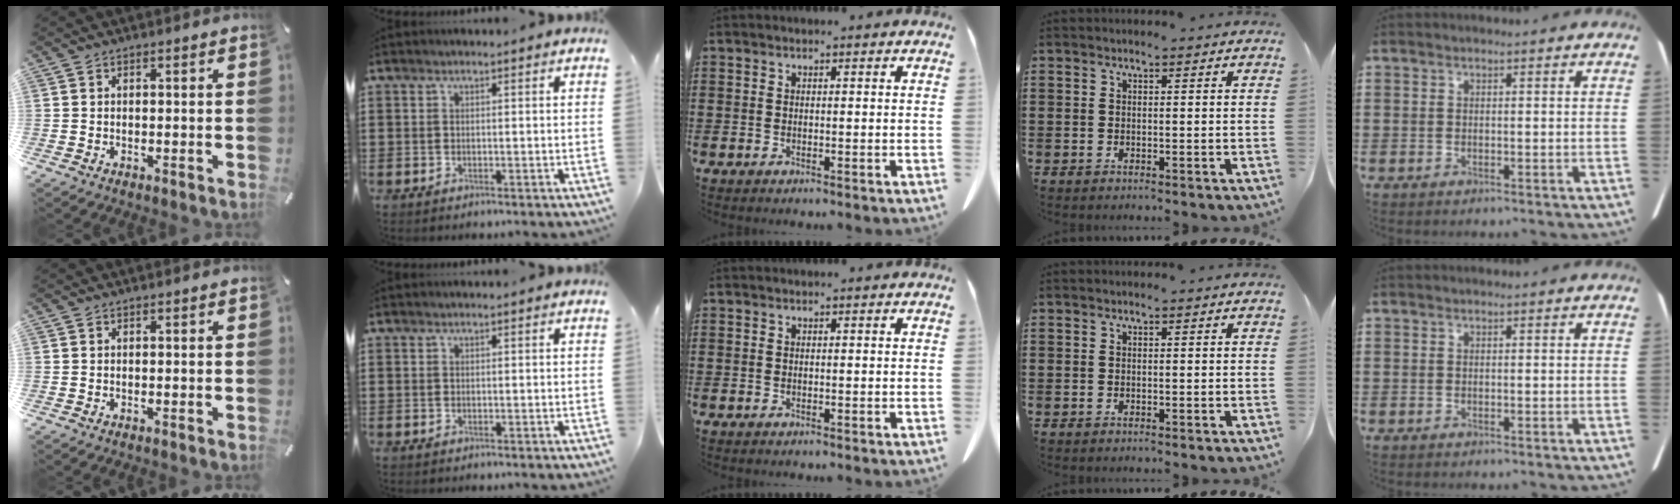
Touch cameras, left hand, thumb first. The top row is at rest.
{}